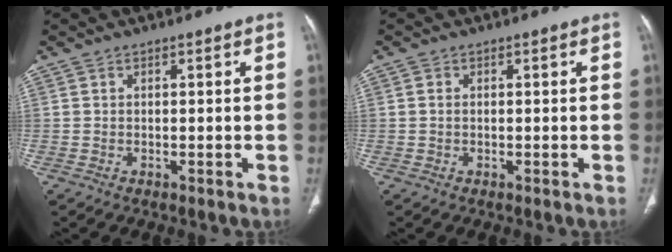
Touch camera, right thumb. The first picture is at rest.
{"total": 0.6, "force": [0.0, 0.5, 0.4], "torque": [-0.008, 0.000, 0.001]}